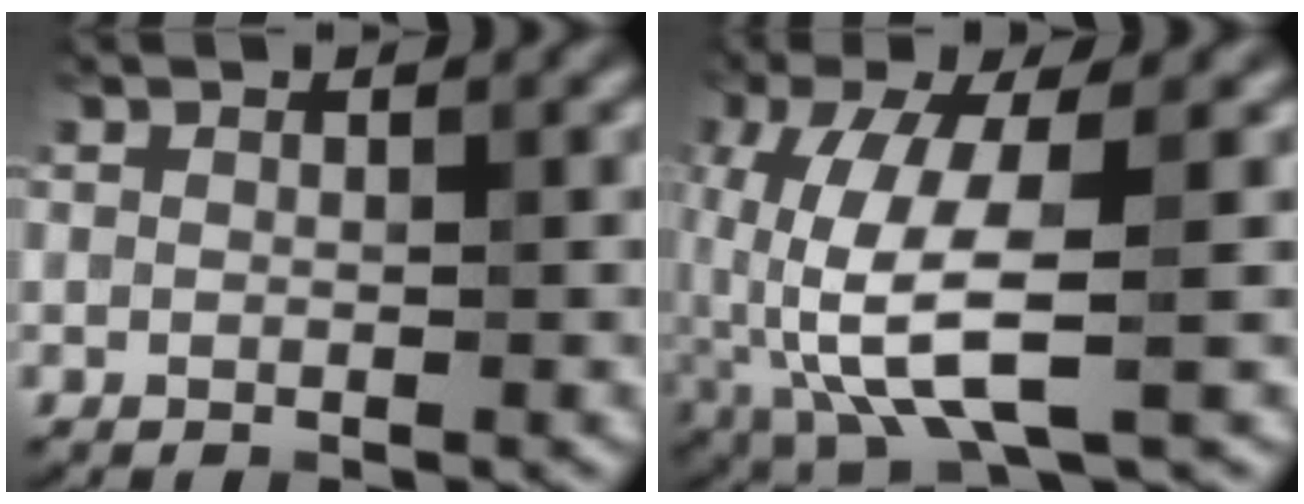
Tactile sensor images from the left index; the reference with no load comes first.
{"total": 8.0, "force": [-1.7, 2.6, 7.4], "torque": [-0.172, -0.004, -0.034]}